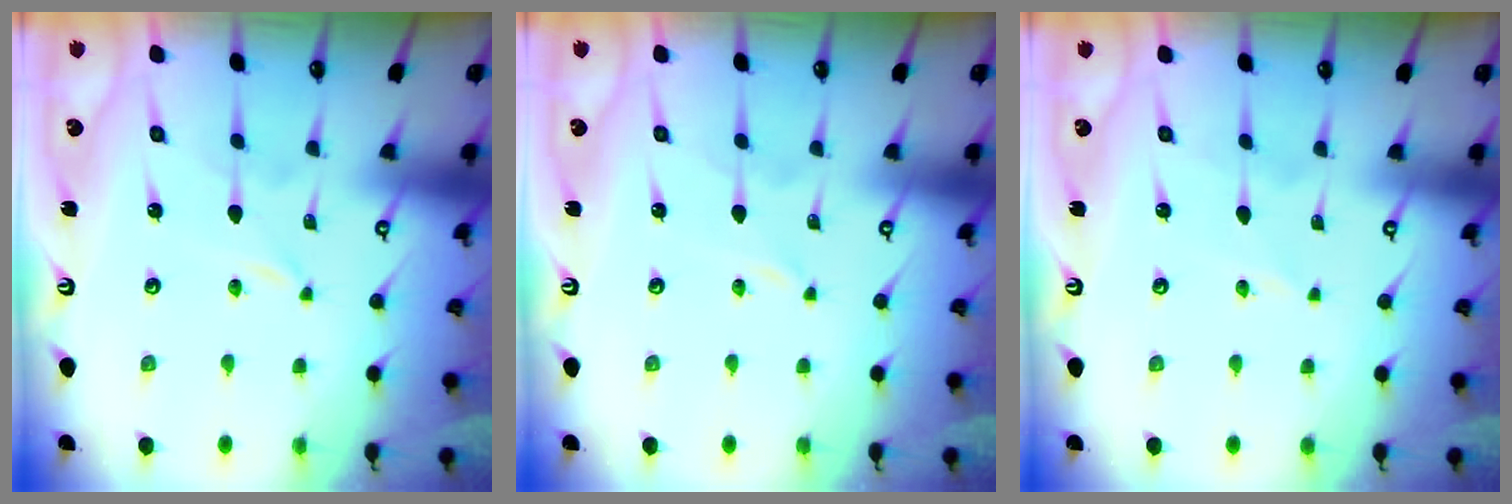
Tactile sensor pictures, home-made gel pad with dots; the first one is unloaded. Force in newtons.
{"total": 0.5, "press": 0.5, "slide": 0.1}
{"total": 2.2, "press": 2.1, "slide": 0.3}